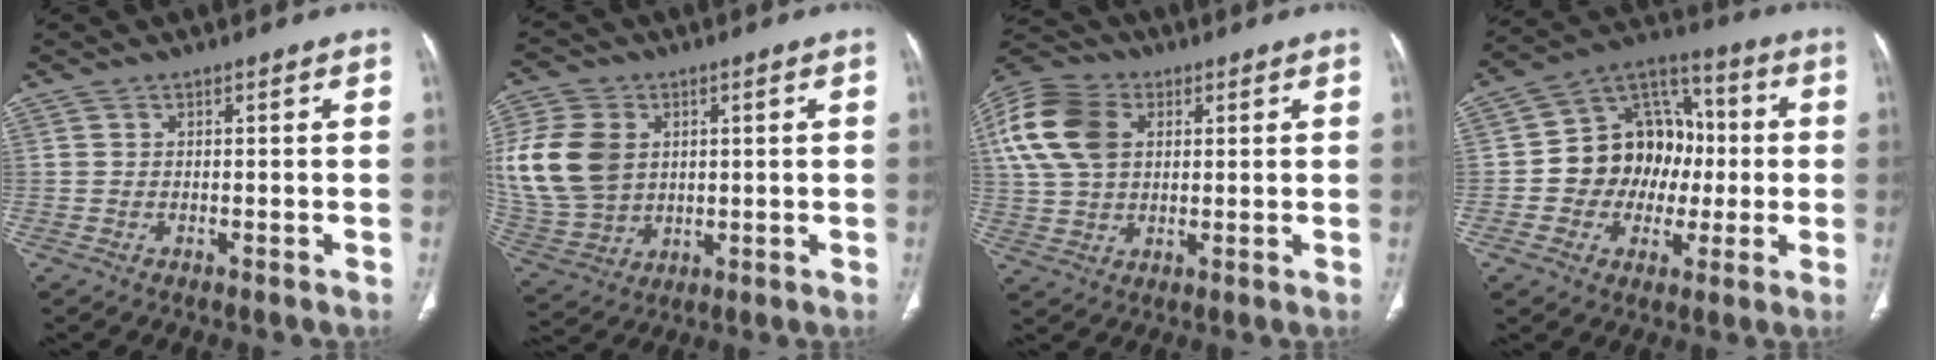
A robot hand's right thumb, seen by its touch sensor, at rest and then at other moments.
{"total": 16.4, "force": [2.8, 12.5, 10.3], "torque": [-0.210, 0.000, 0.067]}
{"total": 15.4, "force": [3.8, 11.1, 10.0], "torque": [-0.205, 0.013, 0.071]}
{"total": 16.2, "force": [-0.6, 13.2, 9.3], "torque": [-0.089, 0.038, -0.011]}